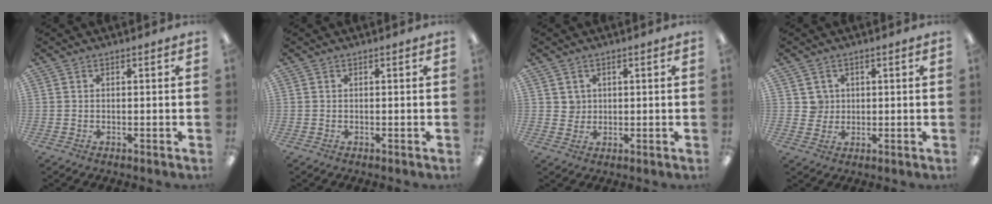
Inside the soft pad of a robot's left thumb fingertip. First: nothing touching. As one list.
[{"total": 0.0}, {"total": 2.8, "force": [1.2, 2.6, 0.2], "torque": [-0.003, 0.000, 0.019]}, {"total": 3.6, "force": [1.3, 3.3, 0.1], "torque": [0.002, 0.001, 0.021]}]